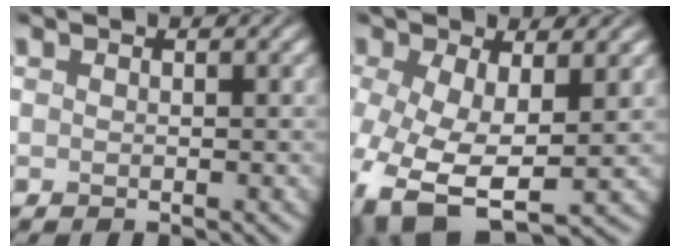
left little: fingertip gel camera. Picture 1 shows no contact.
{"total": 8.6, "force": [-2.5, 4.2, 7.1], "torque": [-0.171, -0.024, -0.038]}